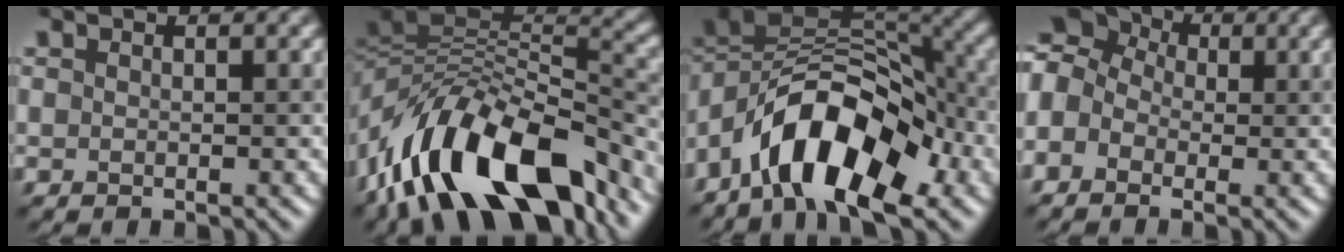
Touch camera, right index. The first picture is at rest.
{"total": 13.8, "force": [-7.6, 6.1, 9.8], "torque": [-0.158, 0.028, -0.135]}
{"total": 11.9, "force": [-5.4, 5.3, 9.2], "torque": [-0.137, 0.027, -0.101]}
{"total": 7.6, "force": [0.4, 6.4, 4.2], "torque": [-0.085, 0.038, -0.034]}